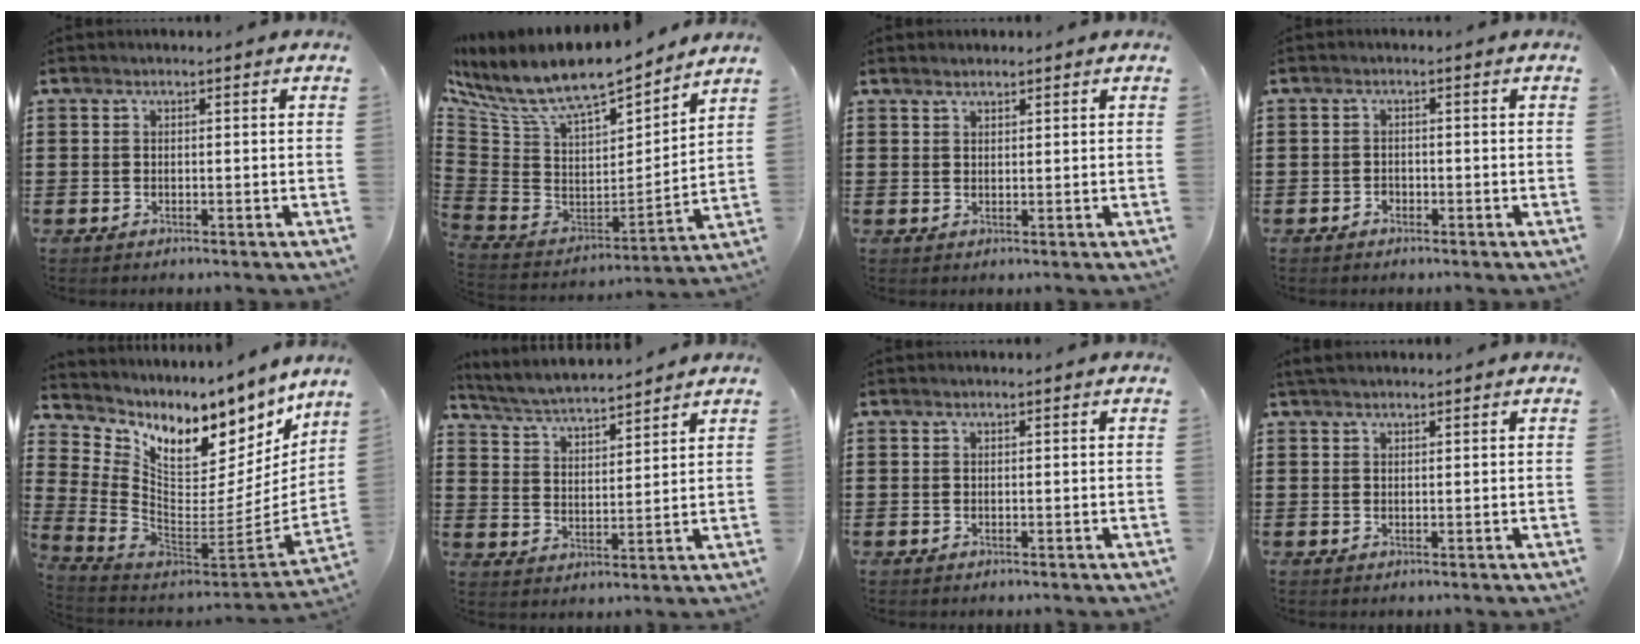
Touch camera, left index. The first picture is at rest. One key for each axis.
{"total": 10.0, "fx": 8.6, "fy": 2.3, "fz": 4.6, "tx": -0.128, "ty": -0.067, "tz": 0.150}
{"total": 1.3, "fx": 1.2, "fy": 0.4, "fz": 0.2, "tx": -0.006, "ty": 0.001, "tz": 0.023}
{"total": 0.9, "fx": -0.8, "fy": 0.5, "fz": 0.0, "tx": -0.006, "ty": 0.003, "tz": -0.018}
{"total": 7.5, "fx": 6.2, "fy": 3.1, "fz": 2.9, "tx": -0.083, "ty": -0.077, "tz": 0.107}
{"total": 4.6, "fx": 4.5, "fy": 0.0, "fz": 0.8, "tx": -0.037, "ty": -0.026, "tz": 0.076}
{"total": 0.0}
{"total": 1.3, "fx": 1.1, "fy": 0.4, "fz": 0.6, "tx": -0.014, "ty": 0.004, "tz": 0.021}